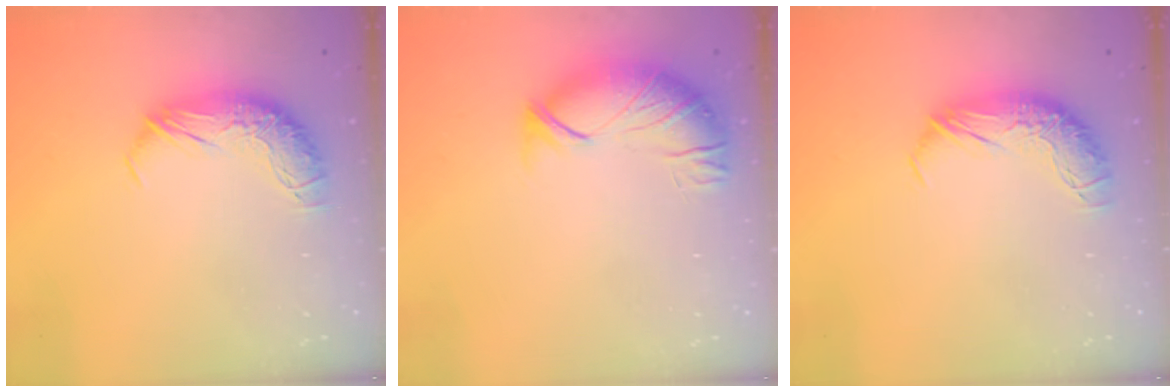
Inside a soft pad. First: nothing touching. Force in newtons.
{"total": 3.5, "press": 2.5, "slide": 2.5}
{"total": 0.0}